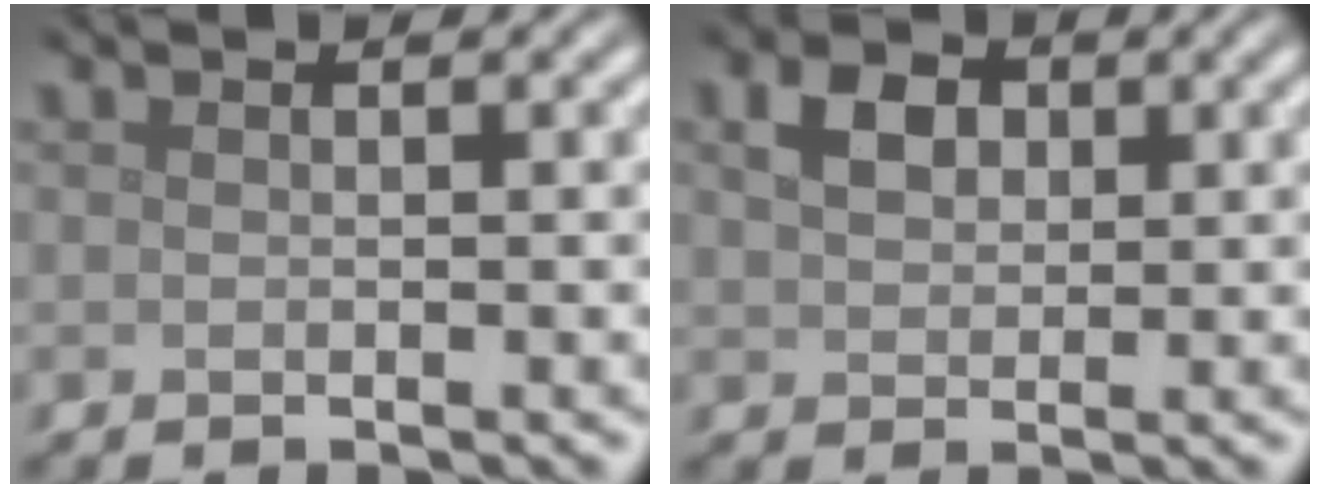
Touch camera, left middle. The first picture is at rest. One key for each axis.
{"total": 2.9, "fx": 1.1, "fy": 2.1, "fz": 1.6, "tx": -0.036, "ty": 0.007, "tz": 0.016}